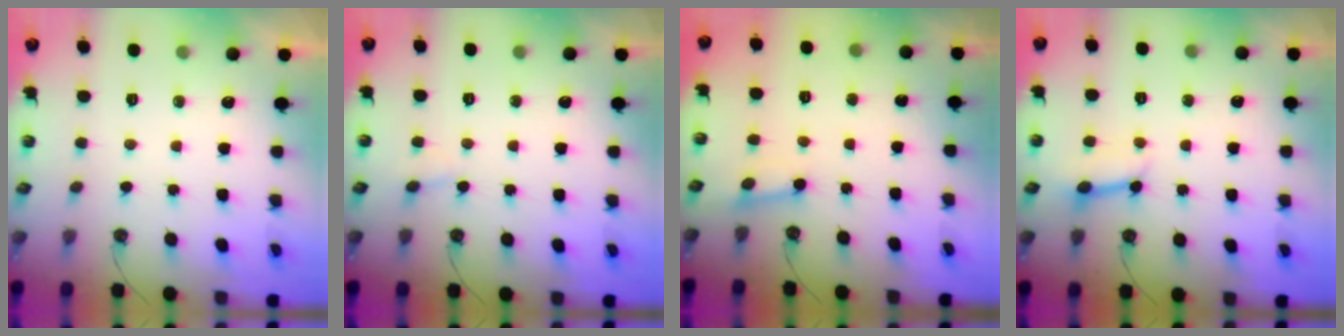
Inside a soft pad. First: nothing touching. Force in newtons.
{"total": 3.5, "press": 3.5, "slide": 0.3}
{"total": 2.6, "press": 2.5, "slide": 0.7}
{"total": 4.7, "press": 4.7, "slide": 0.6}